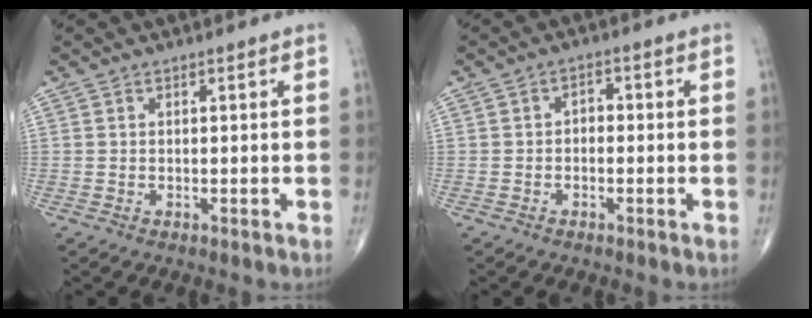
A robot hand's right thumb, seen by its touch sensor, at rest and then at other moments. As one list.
[{"total": 2.1, "force": [-0.4, 1.5, 1.4], "torque": [-0.013, 0.012, -0.014]}]